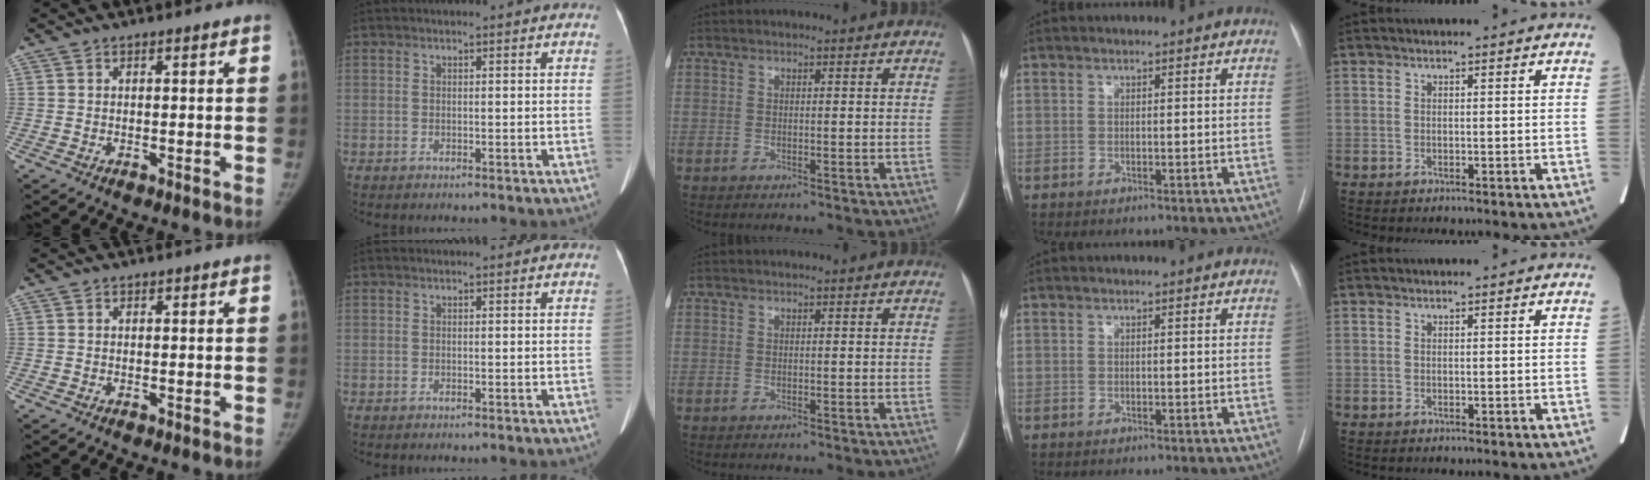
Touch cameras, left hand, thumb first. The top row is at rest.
{}